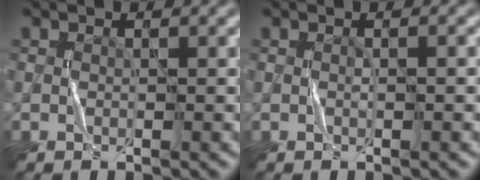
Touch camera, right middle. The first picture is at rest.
{"total": 0.6, "force": [-0.2, -0.1, 0.6], "torque": [-0.011, 0.002, -0.003]}